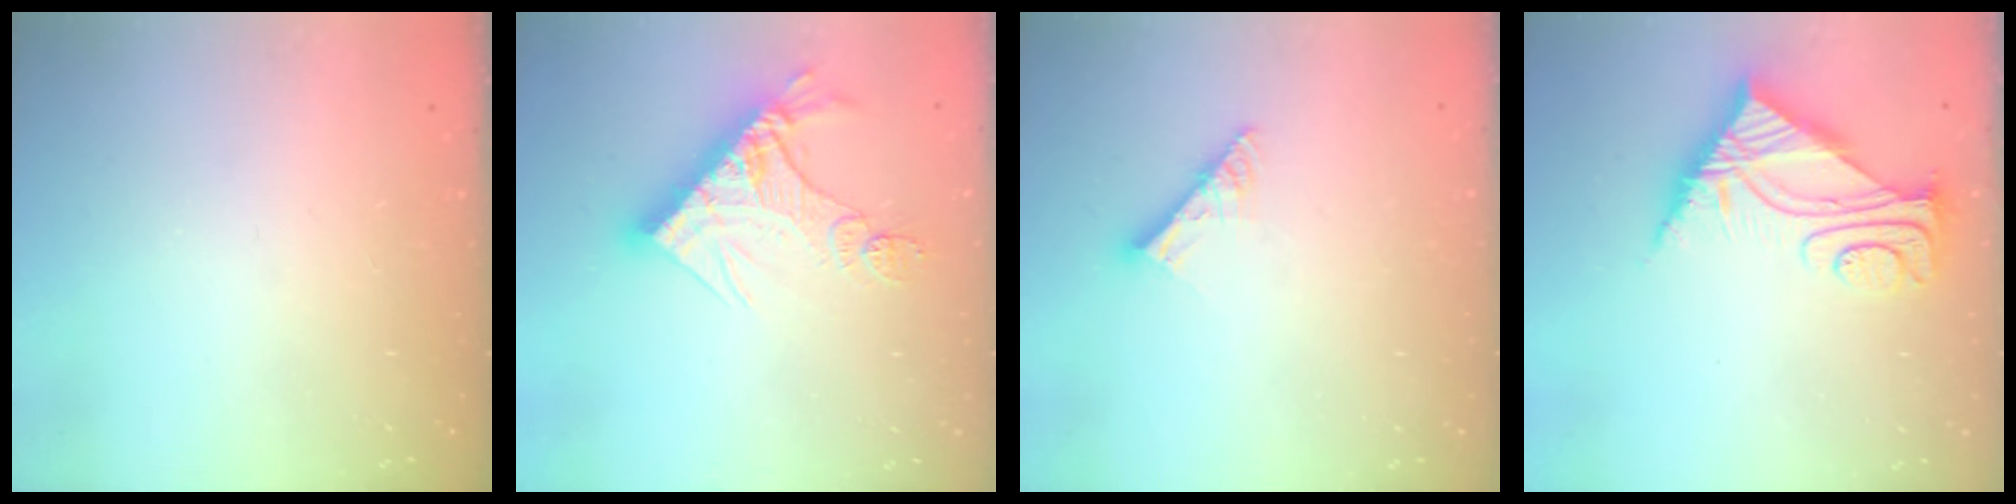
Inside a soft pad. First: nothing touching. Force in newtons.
{"total": 14.9, "press": 14.8, "slide": 1.7}
{"total": 8.5, "press": 8.4, "slide": 0.8}
{"total": 7.7, "press": 7.7, "slide": 0.8}